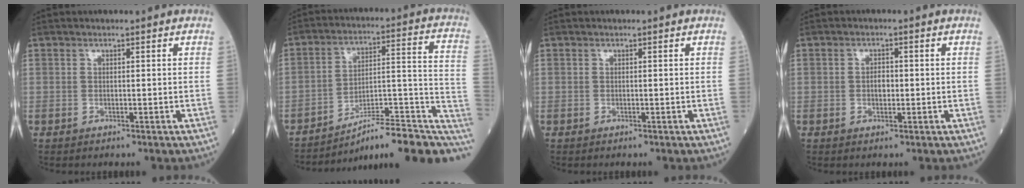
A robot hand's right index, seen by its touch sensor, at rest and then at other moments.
{"total": 17.6, "force": [-13.1, 3.0, 11.4], "torque": [-0.105, 0.050, -0.187]}
{"total": 0.0}
{"total": 1.8, "force": [-0.2, 1.0, 1.5], "torque": [-0.025, 0.002, -0.003]}